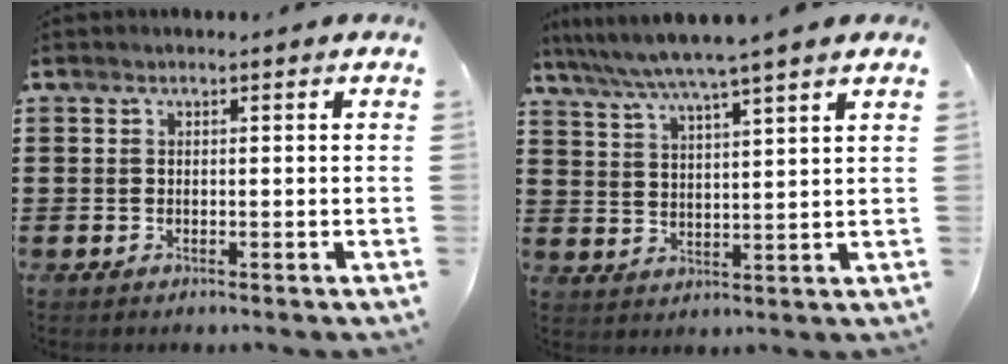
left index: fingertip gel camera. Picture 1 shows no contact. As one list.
[{"total": 5.5, "force": [4.7, -0.9, 2.7], "torque": [-0.070, -0.031, 0.078]}]